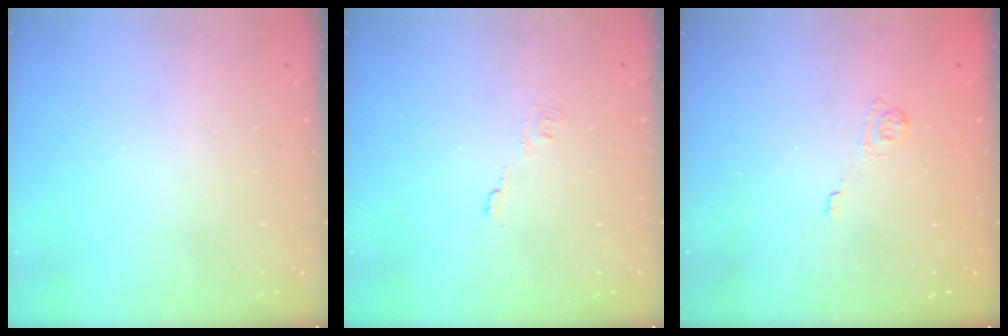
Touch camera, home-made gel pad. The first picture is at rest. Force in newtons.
{"total": 4.6, "press": 4.5, "slide": 0.5}
{"total": 1.9, "press": 1.3, "slide": 1.3}